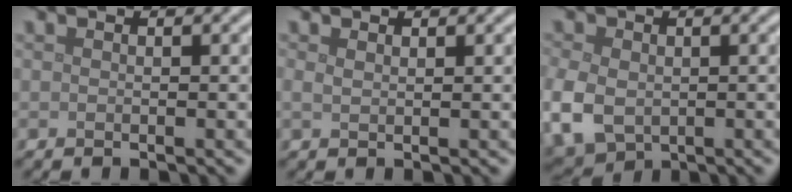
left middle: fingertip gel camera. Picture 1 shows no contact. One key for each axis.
{"total": 0.8, "fx": 0.5, "fy": 0.4, "fz": 0.5, "tx": -0.014, "ty": 0.001, "tz": 0.011}
{"total": 5.7, "fx": -1.0, "fy": 4.4, "fz": 3.5, "tx": -0.096, "ty": -0.017, "tz": -0.018}